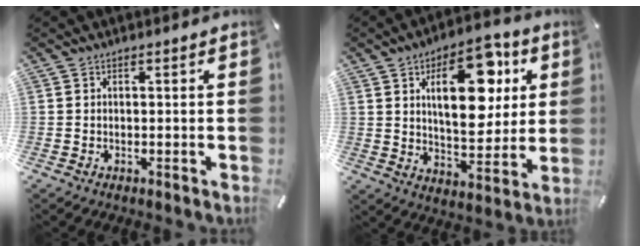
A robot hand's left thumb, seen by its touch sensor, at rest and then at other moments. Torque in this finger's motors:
{"motor_torque": [0.71, 0.71, 1.94, -0.82, 0.21]}